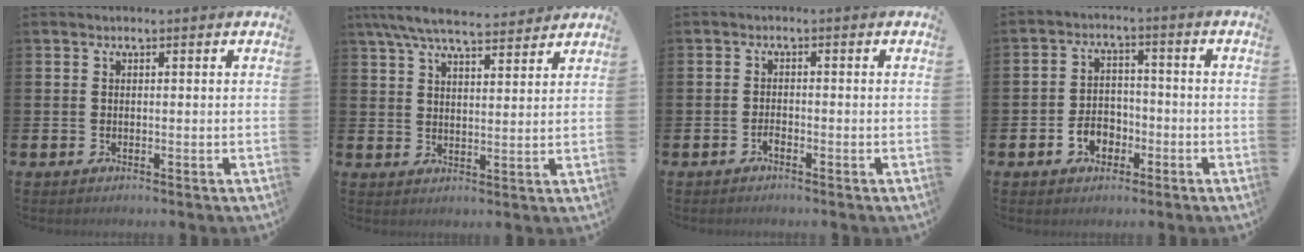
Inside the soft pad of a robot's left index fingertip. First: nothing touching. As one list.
[{"total": 7.2, "force": [6.6, 1.3, 2.6], "torque": [-0.067, -0.026, 0.118]}, {"total": 1.0, "force": [-0.8, 0.3, 0.5], "torque": [-0.019, 0.000, -0.014]}, {"total": 4.3, "force": [-2.0, 3.2, 2.0], "torque": [-0.040, 0.008, -0.042]}]